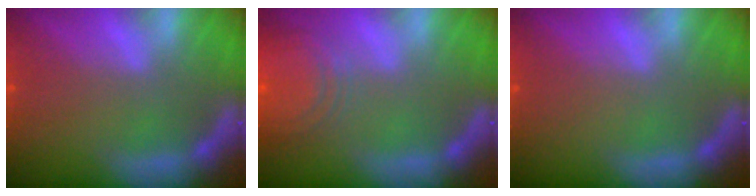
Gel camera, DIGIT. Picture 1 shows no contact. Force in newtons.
{"total": 8.5}
{"total": 0.0}